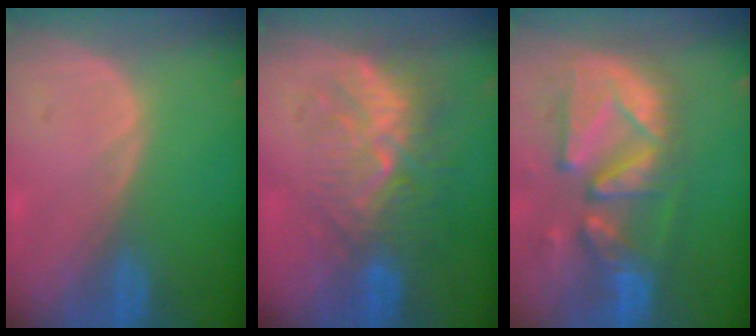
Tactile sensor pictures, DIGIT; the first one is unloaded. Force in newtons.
{"total": 9.3, "press": 8.6, "slide": 3.5}
{"total": 13.1, "press": 11.4, "slide": 6.5}